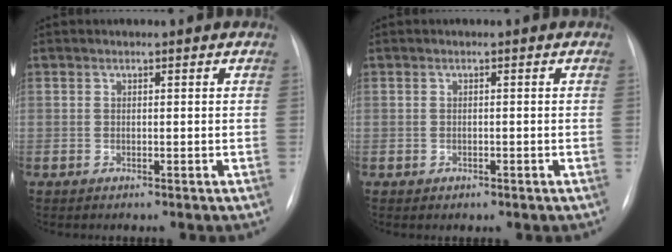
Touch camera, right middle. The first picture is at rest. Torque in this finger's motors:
{"motor_torque": [0.00, -0.06, 0.02, -0.01]}